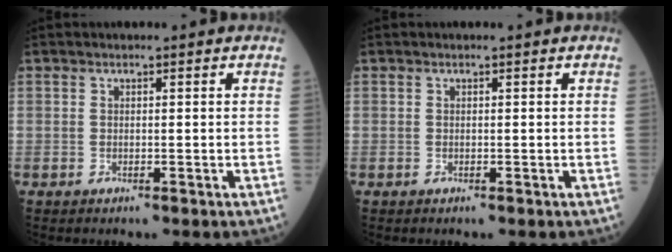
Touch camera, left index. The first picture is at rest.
{"total": 0.0}